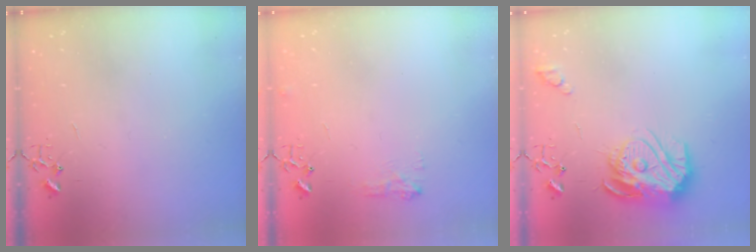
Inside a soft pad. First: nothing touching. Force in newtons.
{"total": 7.4, "press": 7.4, "slide": 0.5}
{"total": 16.7, "press": 16.7, "slide": 1.6}